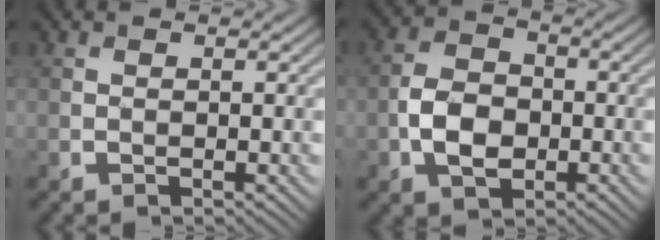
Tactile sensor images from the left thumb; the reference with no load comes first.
{"total": 5.8, "force": [-1.7, 4.1, 3.7], "torque": [-0.077, -0.003, -0.035]}